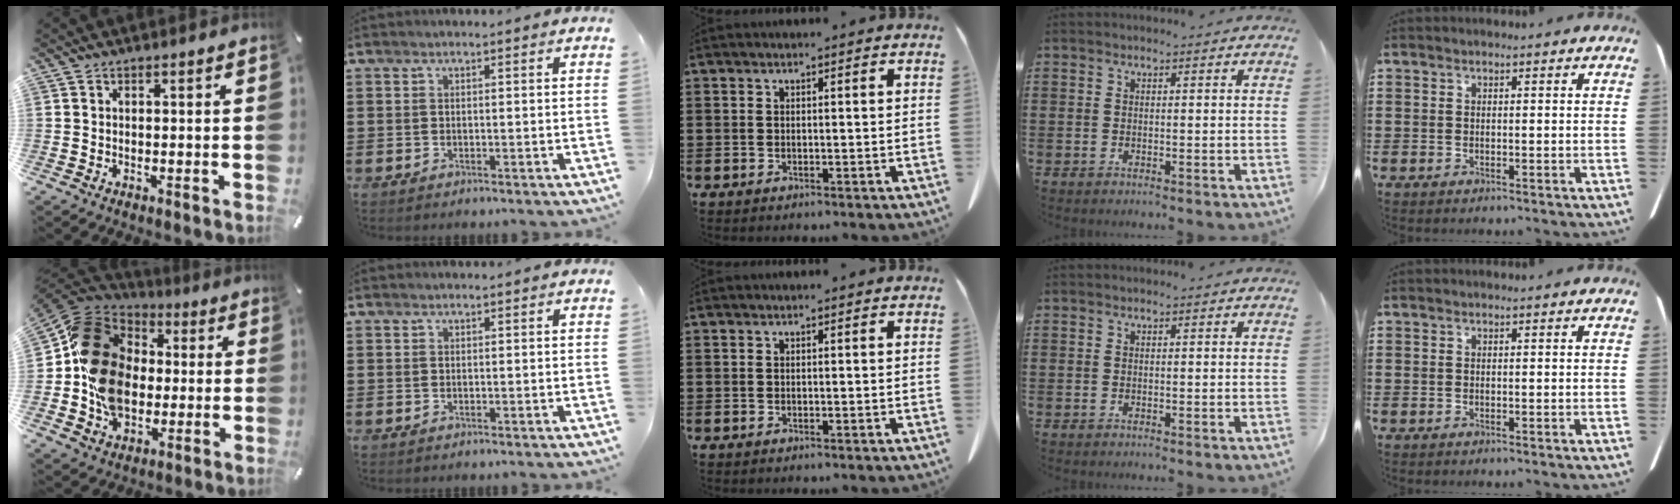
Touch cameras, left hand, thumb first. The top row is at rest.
{"thumb": {"total": 18.1, "force": [-1.7, 15.3, 9.6], "torque": [-0.206, 0.015, -0.033]}, "index": {"total": 0.5, "force": [0.5, 0.2, 0.0], "torque": [0.000, 0.001, 0.009]}}